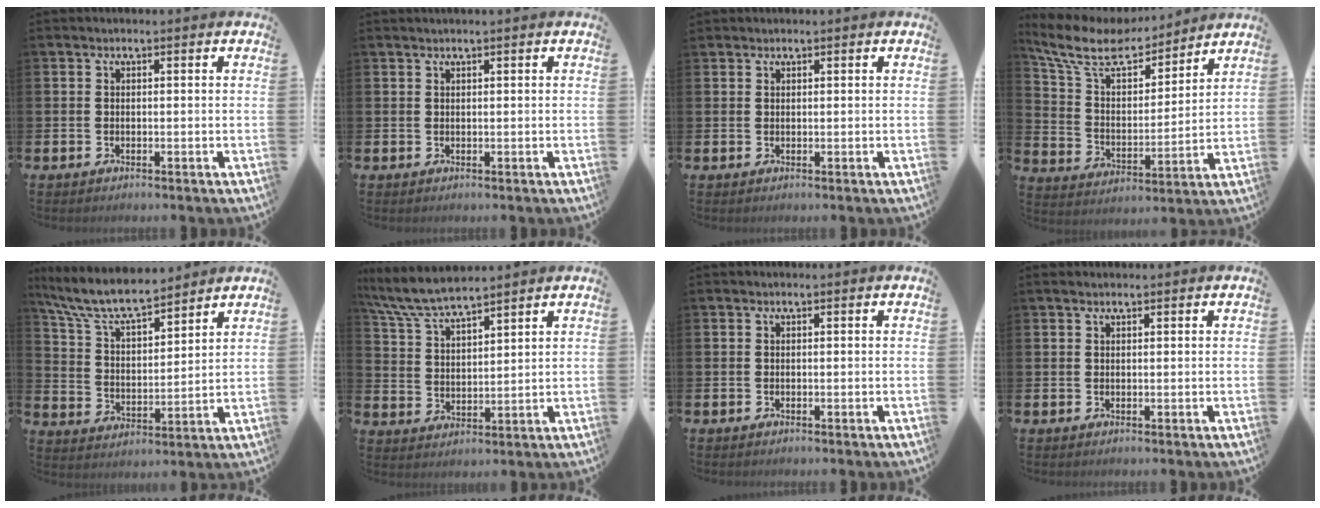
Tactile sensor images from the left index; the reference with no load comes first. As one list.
[{"total": 0.5, "force": [0.4, -0.1, 0.3], "torque": [-0.010, 0.002, 0.010]}, {"total": 1.0, "force": [0.9, 0.3, -0.2], "torque": [0.012, -0.001, 0.015]}, {"total": 10.9, "force": [9.5, 3.4, 4.0], "torque": [-0.121, -0.059, 0.167]}, {"total": 8.6, "force": [7.8, 1.5, 3.3], "torque": [-0.099, -0.043, 0.140]}, {"total": 7.0, "force": [6.7, 0.7, 2.1], "torque": [-0.070, -0.026, 0.122]}, {"total": 0.0}, {"total": 0.8, "force": [0.8, 0.0, 0.2], "torque": [-0.003, 0.002, 0.013]}]